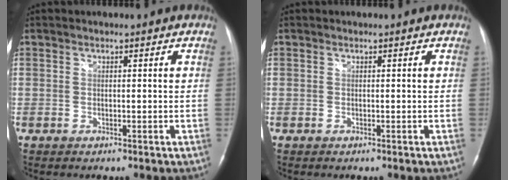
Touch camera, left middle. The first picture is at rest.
{"total": 0.0}